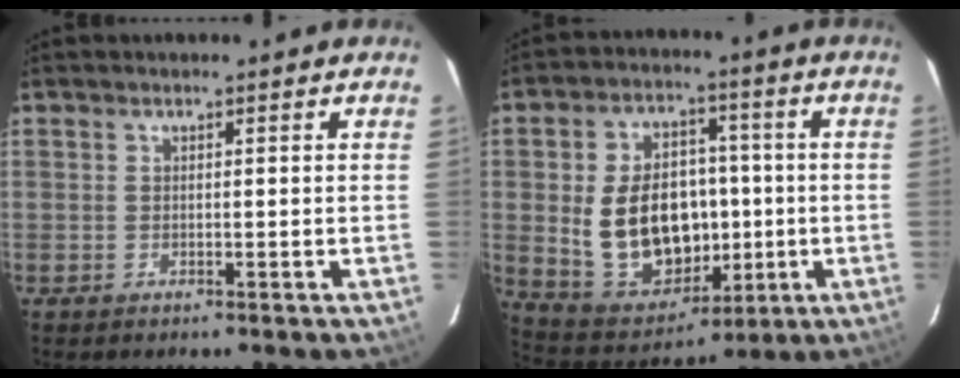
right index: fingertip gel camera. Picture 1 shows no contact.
{"total": 18.3, "force": [-0.7, 13.0, 12.8], "torque": [-0.264, 0.014, 0.018]}